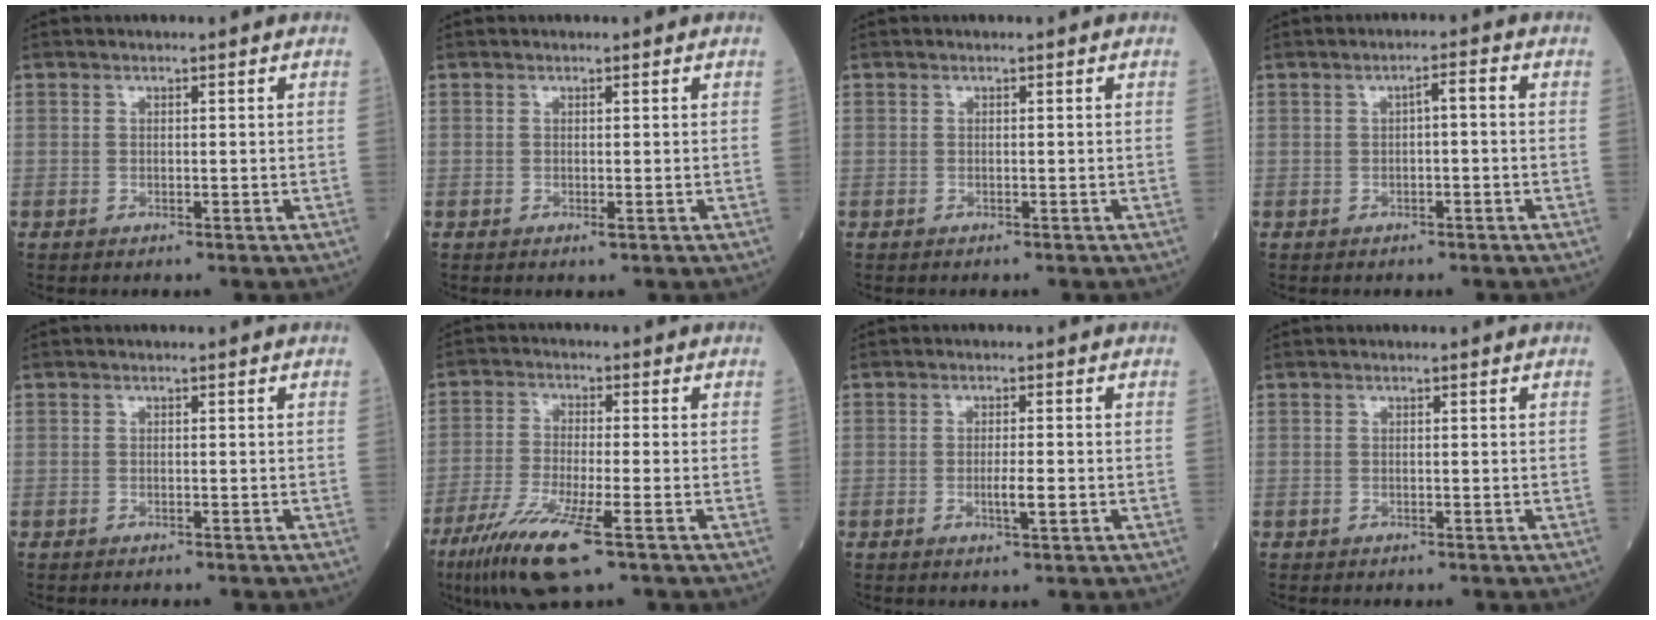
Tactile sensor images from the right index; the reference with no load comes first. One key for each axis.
{"total": 1.0, "fx": -0.2, "fy": 0.2, "fz": 0.9, "tx": -0.019, "ty": -0.005, "tz": 0.000}
{"total": 0.0}
{"total": 2.3, "fx": 0.0, "fy": 0.6, "fz": 2.2, "tx": -0.041, "ty": 0.013, "tz": 0.001}
{"total": 1.5, "fx": -1.3, "fy": 0.3, "fz": 0.6, "tx": -0.016, "ty": -0.005, "tz": -0.015}
{"total": 11.1, "fx": -6.4, "fy": 1.1, "fz": 9.0, "tx": -0.182, "ty": -0.033, "tz": -0.114}
{"total": 3.0, "fx": -0.8, "fy": 0.4, "fz": 2.8, "tx": -0.052, "ty": -0.002, "tz": -0.012}
{"total": 0.0}